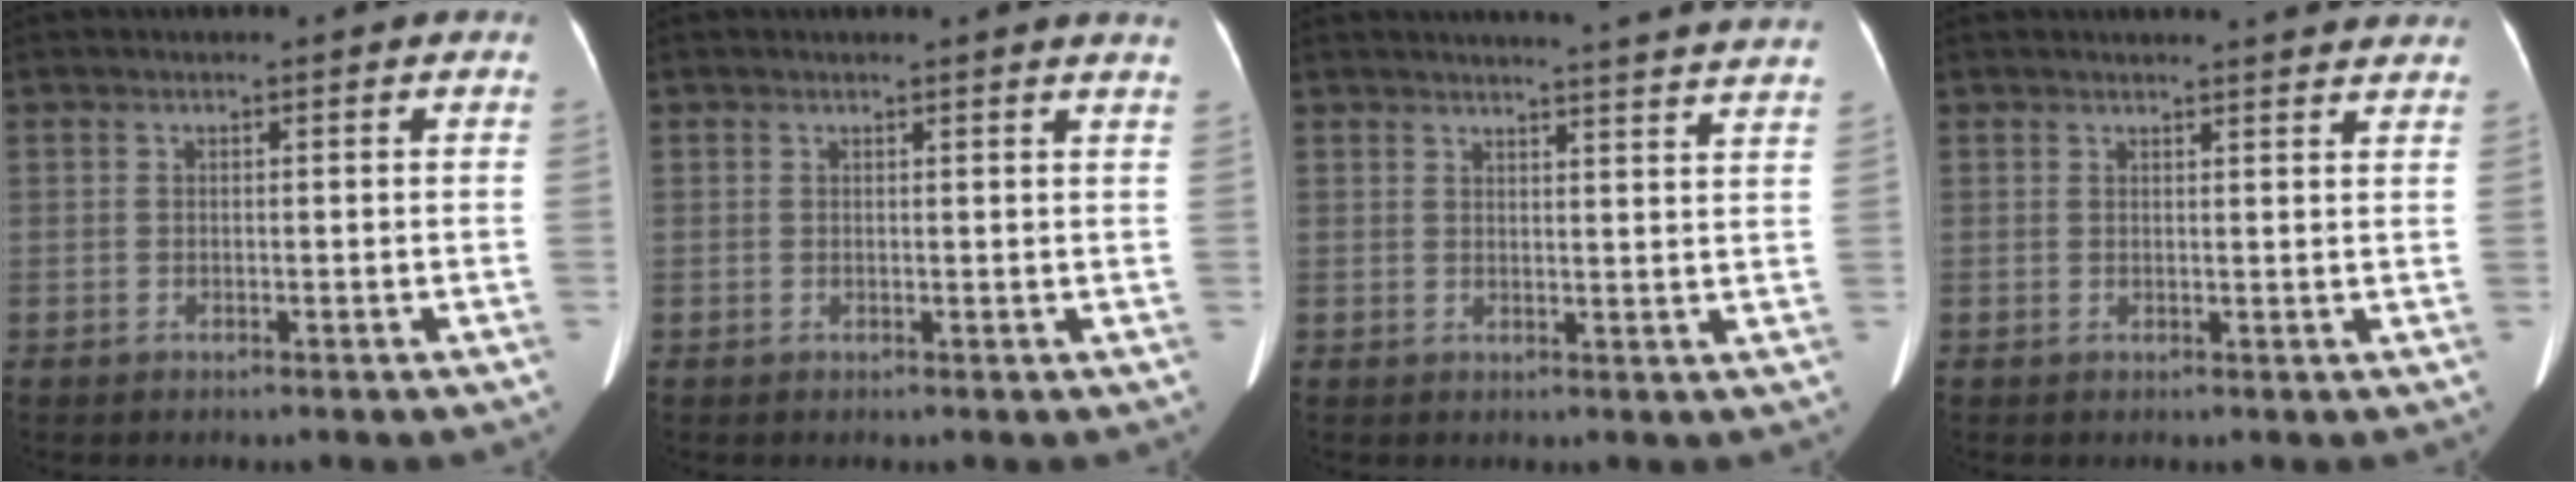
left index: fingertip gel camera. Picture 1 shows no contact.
{"total": 2.8, "force": [2.6, -0.5, 0.9], "torque": [-0.014, -0.009, 0.015]}
{"total": 15.8, "force": [15.2, -1.0, 4.1], "torque": [-0.053, -0.068, 0.158]}
{"total": 8.1, "force": [7.8, 0.3, 2.3], "torque": [-0.021, -0.001, 0.067]}